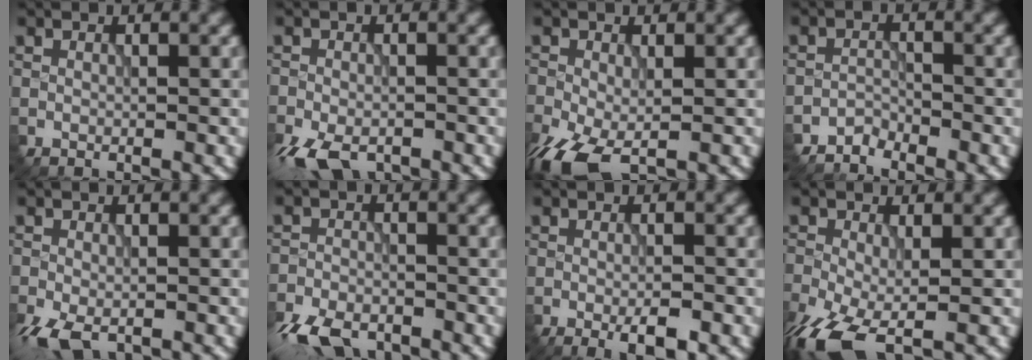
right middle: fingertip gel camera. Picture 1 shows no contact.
{"total": 6.0, "force": [-4.2, 2.7, 3.4], "torque": [-0.069, -0.025, -0.077]}
{"total": 6.2, "force": [-3.4, 3.0, 4.3], "torque": [-0.110, -0.027, -0.060]}
{"total": 1.7, "force": [-1.7, 0.1, -0.3], "torque": [0.006, 0.006, -0.036]}
{"total": 3.9, "force": [-2.5, 1.8, 2.5], "torque": [-0.056, -0.014, -0.047]}
{"total": 5.9, "force": [-4.8, 2.3, 2.5], "torque": [-0.048, -0.024, -0.097]}
{"total": 2.4, "force": [-1.4, 0.3, 2.0], "torque": [-0.037, -0.002, -0.025]}
{"total": 6.7, "force": [-3.9, 2.7, 4.8], "torque": [-0.117, -0.024, -0.077]}